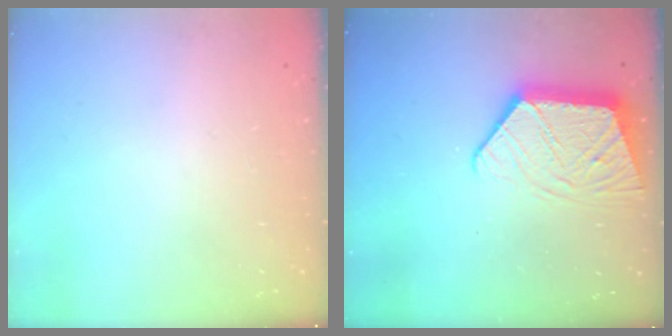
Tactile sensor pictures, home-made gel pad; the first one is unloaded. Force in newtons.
{"total": 13.7, "press": 13.6, "slide": 1.0}